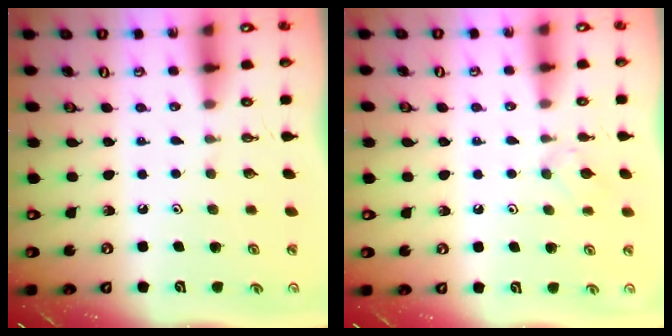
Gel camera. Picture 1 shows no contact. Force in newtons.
{"total": 2.2, "press": 2.1, "slide": 0.6}